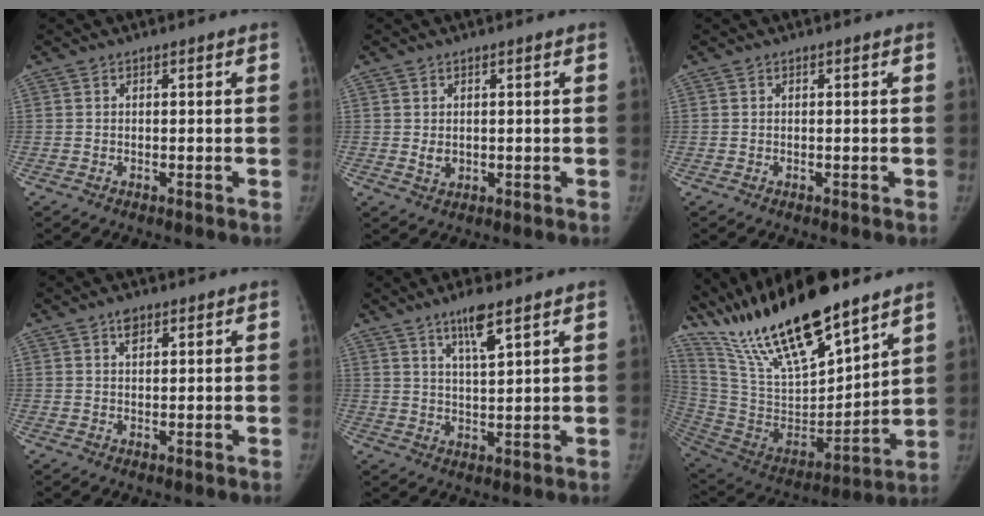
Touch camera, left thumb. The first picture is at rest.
{"total": 1.9, "force": [0.3, 1.4, 1.3], "torque": [-0.016, -0.006, 0.012]}
{"total": 0.0}
{"total": 2.2, "force": [1.4, 1.2, 1.3], "torque": [-0.013, -0.005, 0.023]}
{"total": 6.4, "force": [4.2, 1.1, 4.8], "torque": [-0.084, -0.025, 0.077]}
{"total": 27.2, "force": [21.0, 7.6, 15.6], "torque": [-0.259, -0.087, 0.385]}